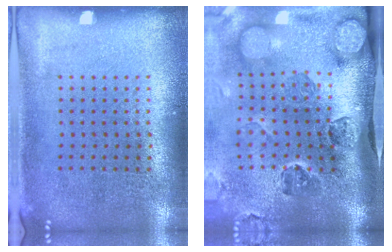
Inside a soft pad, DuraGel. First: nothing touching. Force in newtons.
{"total": 4.8, "press": 3.5, "slide": 3.4}